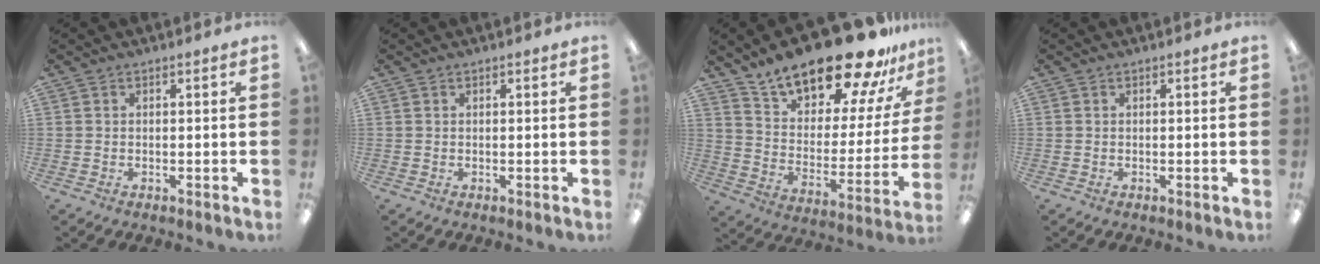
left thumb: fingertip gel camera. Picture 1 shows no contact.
{"total": 0.0}
{"total": 22.8, "force": [18.6, 7.6, 10.8], "torque": [-0.173, -0.134, 0.316]}
{"total": 0.0}